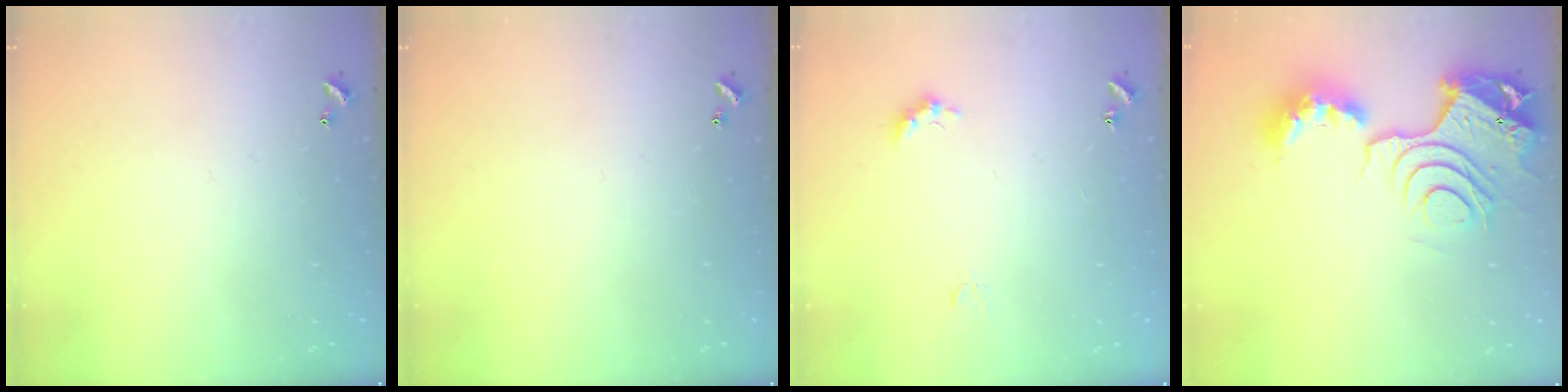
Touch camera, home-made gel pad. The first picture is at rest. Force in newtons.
{"total": 0.0}
{"total": 2.8, "press": 2.7, "slide": 0.6}
{"total": 14.1, "press": 14.0, "slide": 1.8}